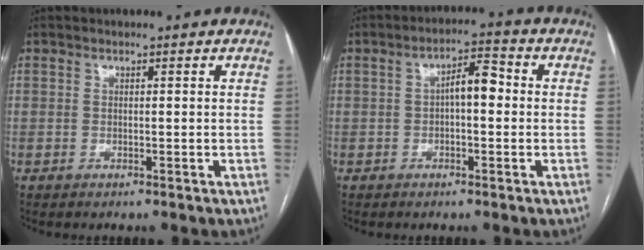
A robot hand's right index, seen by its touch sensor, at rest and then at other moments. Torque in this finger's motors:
{"motor_torque": [0.86, 0.00, 0.33, 0.10]}